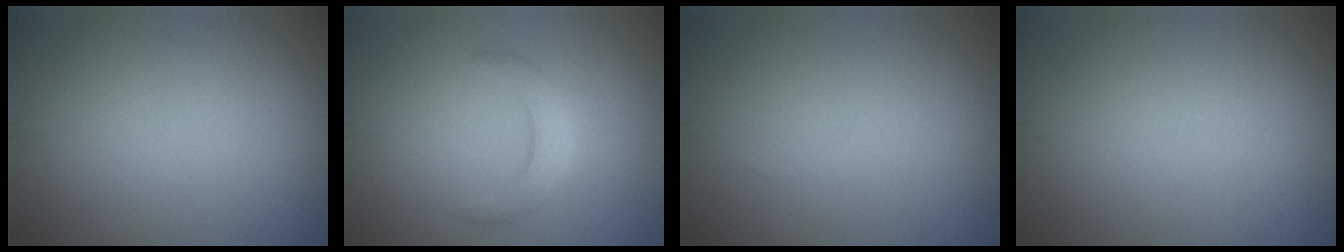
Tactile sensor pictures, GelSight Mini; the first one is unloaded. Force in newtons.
{"total": 2.7, "press": 2.7, "slide": 0.2}
{"total": 0.0}
{"total": 0.0}